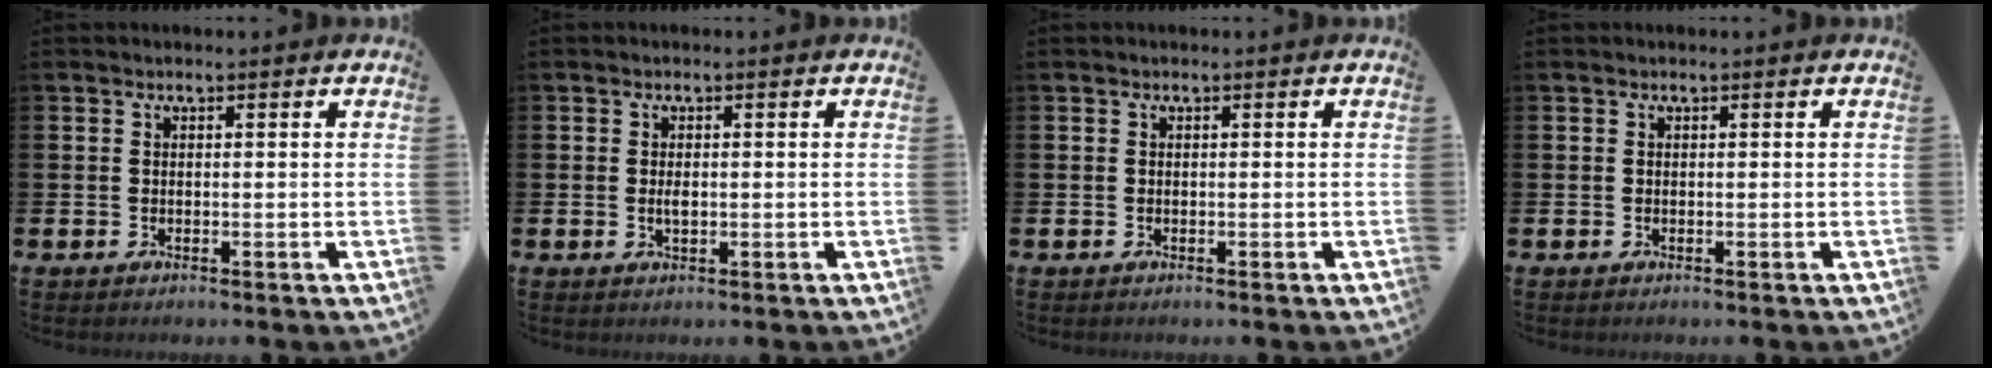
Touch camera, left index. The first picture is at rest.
{"total": 1.2, "force": [0.1, 0.5, 1.1], "torque": [-0.020, 0.002, 0.000]}
{"total": 0.0}
{"total": 0.0}